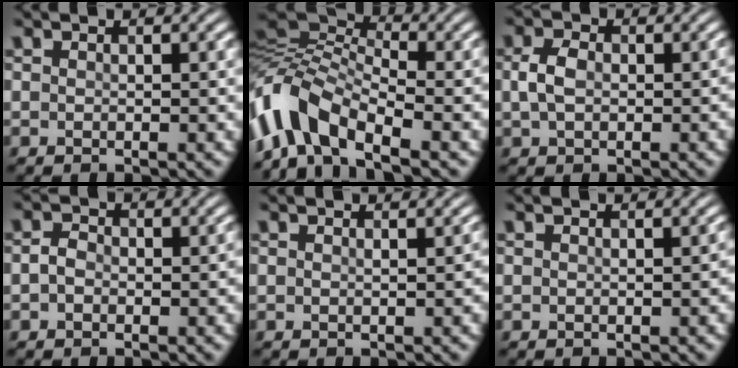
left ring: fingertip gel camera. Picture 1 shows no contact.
{"total": 9.5, "force": [-6.0, 4.3, 6.0], "torque": [-0.116, 0.015, -0.131]}
{"total": 3.4, "force": [-0.3, 2.5, 2.2], "torque": [-0.052, -0.003, -0.016]}
{"total": 1.8, "force": [-0.9, 1.5, 0.6], "torque": [-0.015, -0.001, -0.028]}
{"total": 0.6, "force": [0.4, -0.4, 0.2], "torque": [-0.007, 0.007, -0.003]}
{"total": 0.5, "force": [0.0, 0.0, 0.5], "torque": [-0.007, 0.001, -0.004]}